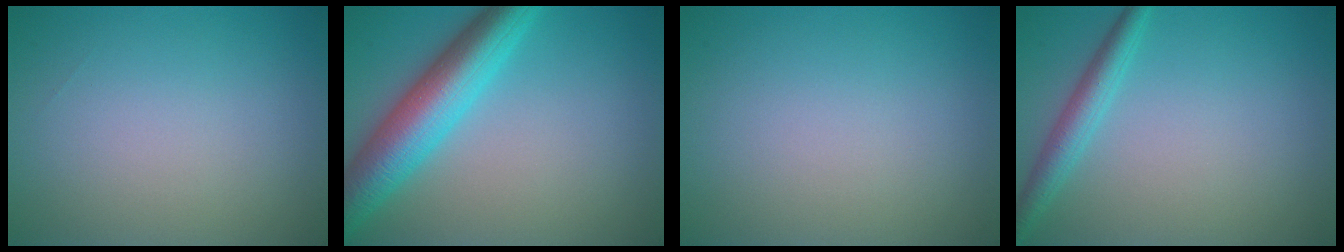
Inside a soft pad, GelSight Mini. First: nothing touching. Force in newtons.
{"total": 7.5, "press": 7.5, "slide": 0.3}
{"total": 0.0}
{"total": 2.6, "press": 2.6, "slide": 0.1}